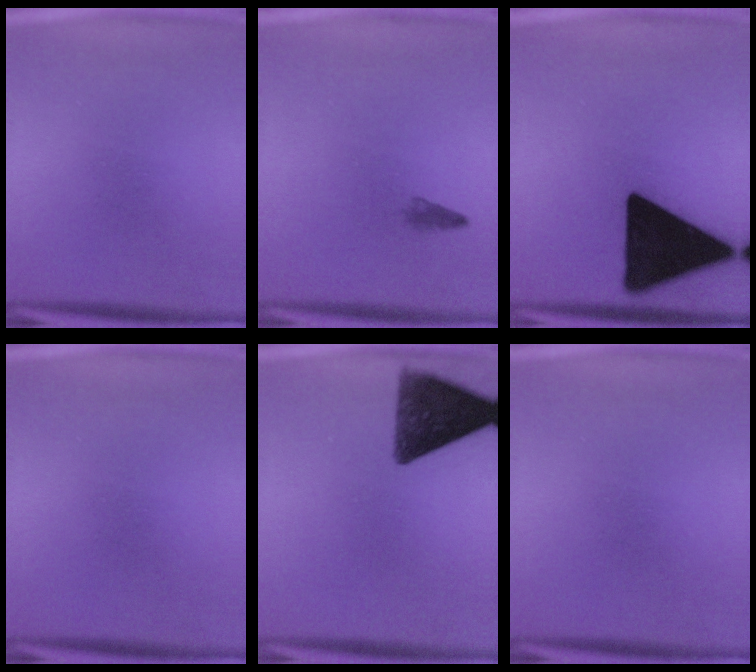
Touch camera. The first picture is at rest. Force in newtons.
{"total": 0.9}
{"total": 19.8}
{"total": 0.0}
{"total": 11.8}
{"total": 0.0}